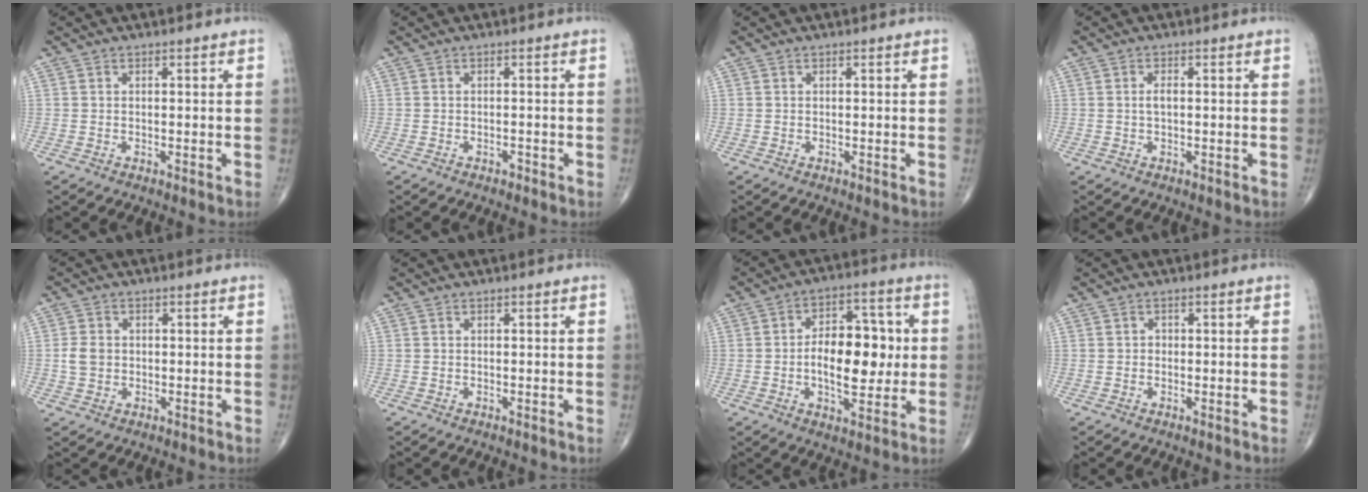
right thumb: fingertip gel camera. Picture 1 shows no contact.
{"total": 0.7, "force": [-0.5, 0.4, 0.2], "torque": [-0.002, 0.000, -0.011]}
{"total": 0.0}
{"total": 1.5, "force": [0.0, 0.6, 1.3], "torque": [-0.025, 0.001, -0.001]}
{"total": 3.5, "force": [0.0, 2.9, 2.0], "torque": [-0.035, 0.004, 0.001]}
{"total": 0.0}
{"total": 13.7, "force": [-0.1, 7.4, 11.5], "torque": [-0.145, 0.017, -0.001]}
{"total": 0.6, "force": [-0.1, 0.6, 0.2], "torque": [0.004, 0.002, -0.004]}